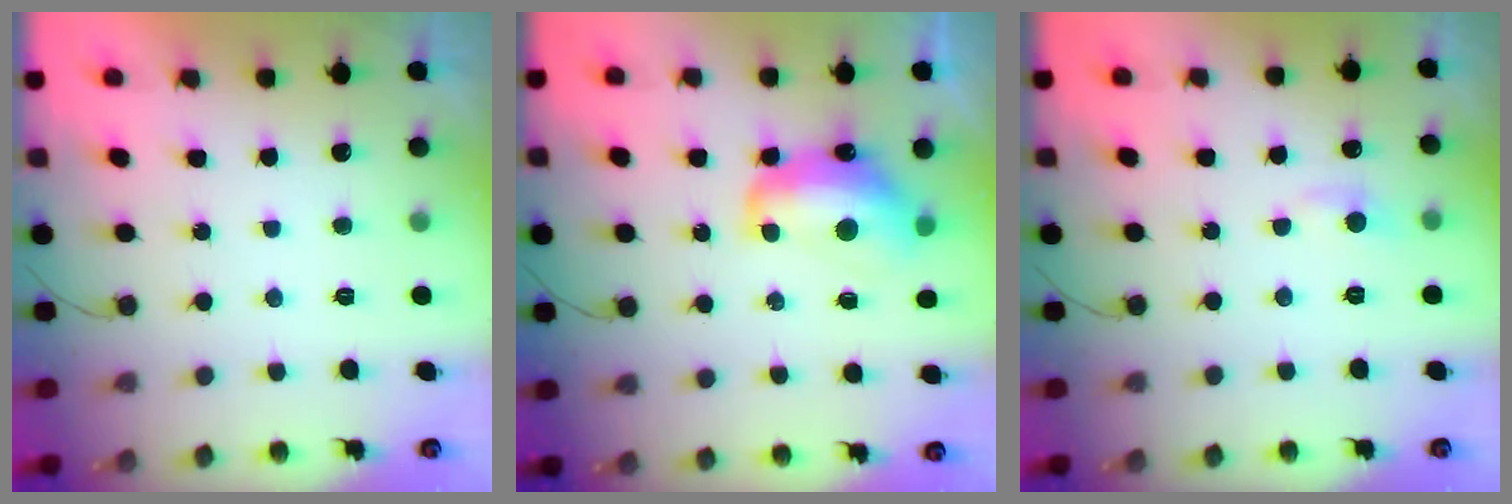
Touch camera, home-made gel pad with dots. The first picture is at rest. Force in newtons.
{"total": 12.7, "press": 12.6, "slide": 1.2}
{"total": 5.4, "press": 5.4, "slide": 0.8}